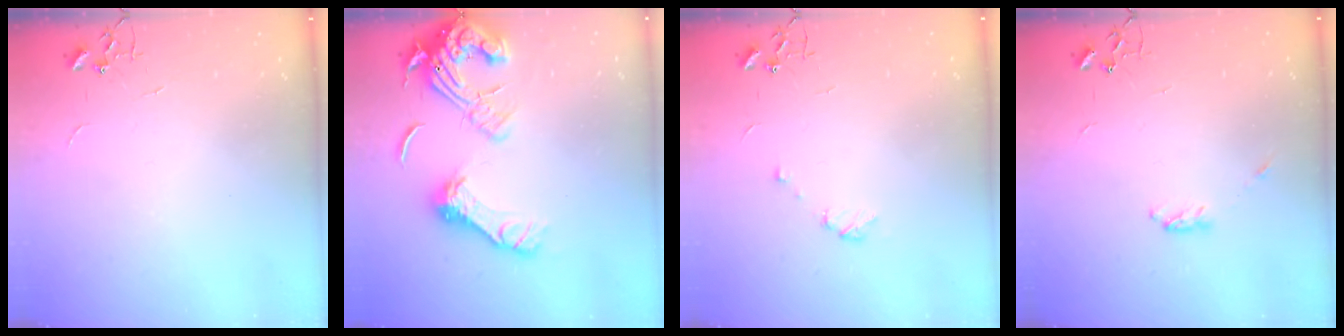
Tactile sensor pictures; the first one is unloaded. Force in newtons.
{"total": 17.6, "press": 17.5, "slide": 2.3}
{"total": 5.5, "press": 5.4, "slide": 0.6}
{"total": 3.7, "press": 3.7, "slide": 0.6}